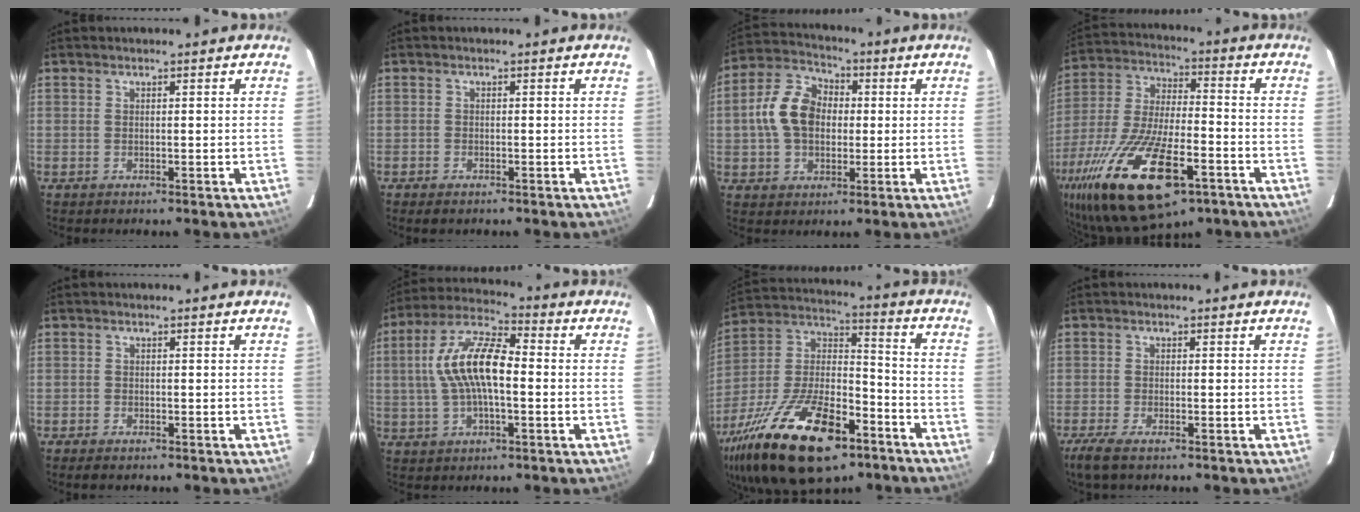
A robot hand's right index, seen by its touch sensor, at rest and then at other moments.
{"total": 1.6, "force": [-1.2, 0.9, 0.5], "torque": [-0.015, -0.004, -0.024]}
{"total": 11.5, "force": [0.4, 8.5, 7.7], "torque": [-0.166, 0.031, 0.005]}
{"total": 27.7, "force": [-14.7, 11.2, 20.7], "torque": [-0.438, -0.058, -0.247]}
{"total": 1.8, "force": [-1.5, 0.8, 0.5], "torque": [-0.018, -0.004, -0.028]}
{"total": 12.7, "force": [-0.2, 5.0, 11.7], "torque": [-0.237, 0.020, -0.007]}
{"total": 28.0, "force": [-15.9, 12.4, 19.4], "torque": [-0.383, -0.019, -0.263]}
{"total": 4.7, "force": [-3.5, 1.2, 3.0], "torque": [-0.078, -0.015, -0.069]}